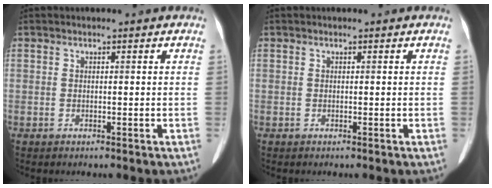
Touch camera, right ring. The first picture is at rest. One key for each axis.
{"total": 0.0}